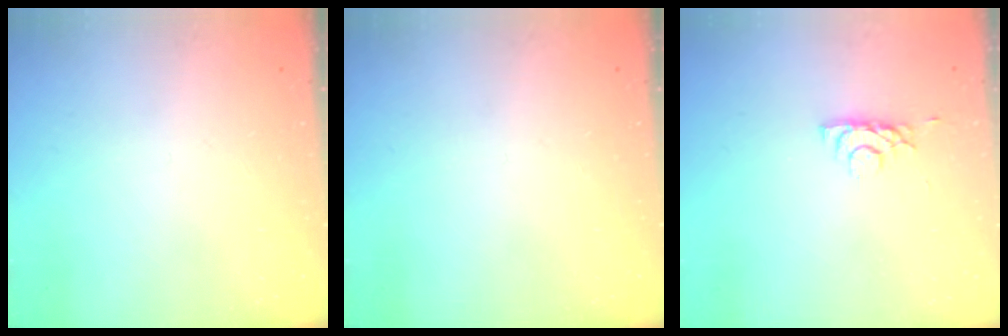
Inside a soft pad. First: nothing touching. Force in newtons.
{"total": 0.0}
{"total": 4.3, "press": 4.3, "slide": 0.8}